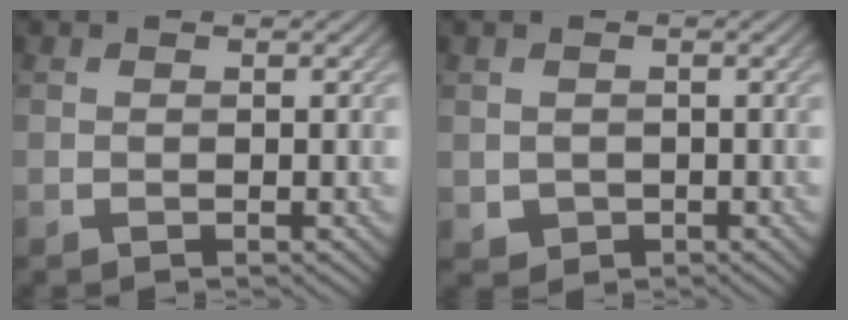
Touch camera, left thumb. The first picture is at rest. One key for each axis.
{"total": 1.6, "fx": -0.1, "fy": 1.5, "fz": 0.3, "tx": -0.015, "ty": -0.011, "tz": -0.001}